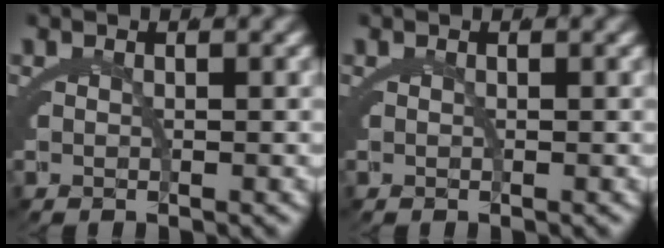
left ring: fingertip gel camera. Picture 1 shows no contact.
{"total": 0.0}